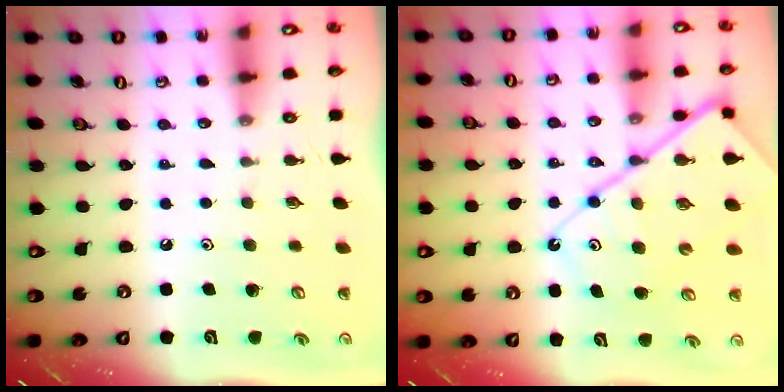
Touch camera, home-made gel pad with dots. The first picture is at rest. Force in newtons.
{"total": 14.5, "press": 14.5, "slide": 1.3}